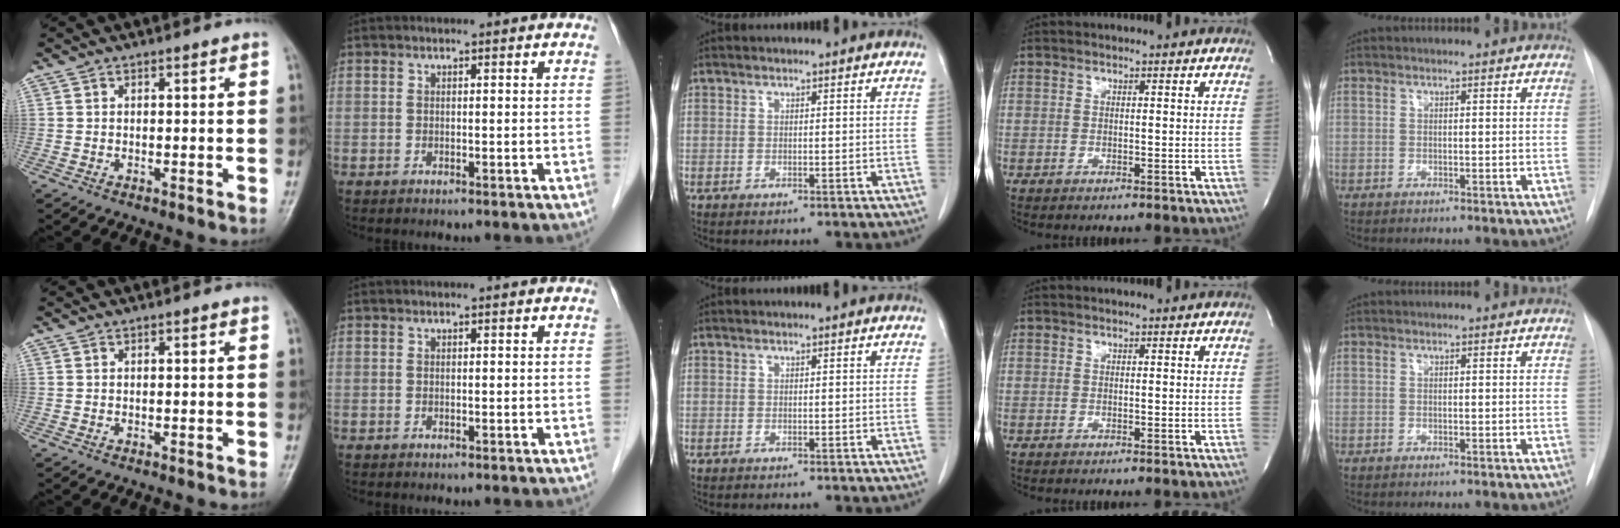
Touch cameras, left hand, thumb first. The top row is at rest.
{}